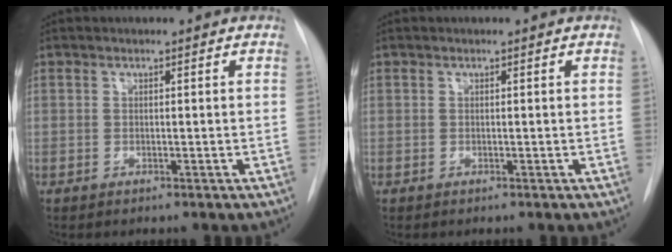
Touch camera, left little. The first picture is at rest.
{"total": 0.0}